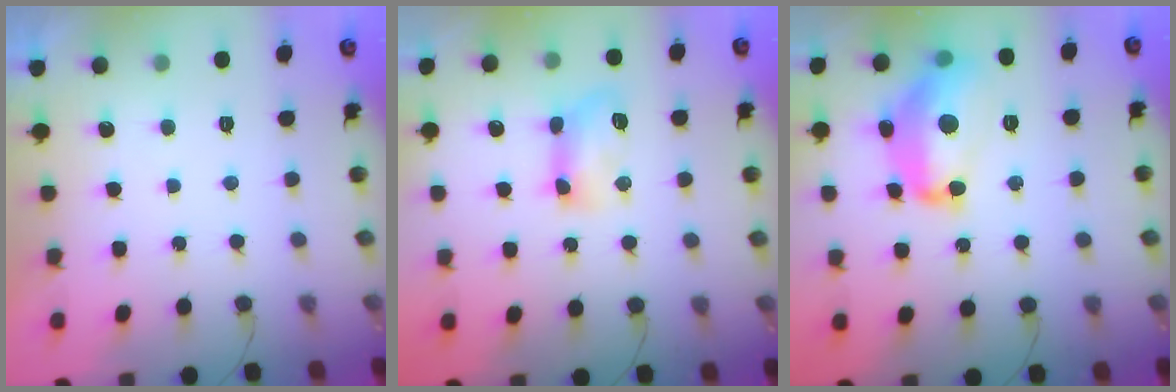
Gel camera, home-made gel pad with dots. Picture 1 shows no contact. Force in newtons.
{"total": 7.6, "press": 7.5, "slide": 1.2}
{"total": 16.1, "press": 16.1, "slide": 1.0}